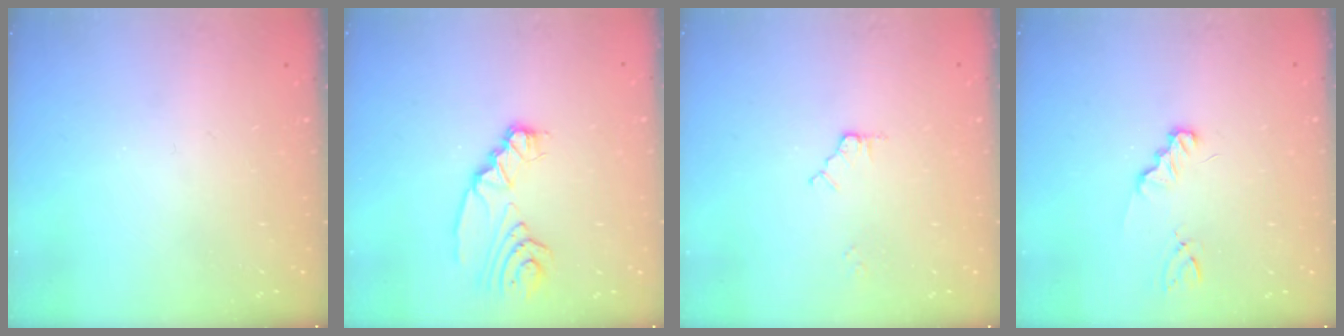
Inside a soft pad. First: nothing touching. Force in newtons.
{"total": 7.2, "press": 7.2, "slide": 0.5}
{"total": 3.9, "press": 3.9, "slide": 0.4}
{"total": 1.3, "press": 1.3, "slide": 0.2}